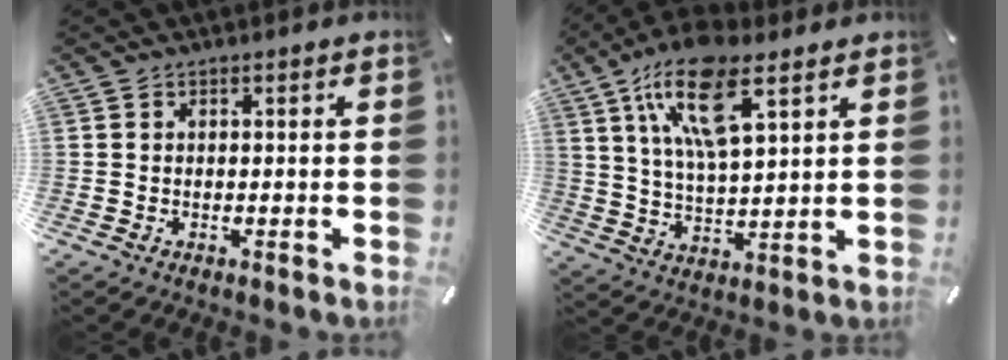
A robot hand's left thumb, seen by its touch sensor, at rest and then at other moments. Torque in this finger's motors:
{"motor_torque": [0.54, 0.80, 1.43, -1.34, 0.60]}